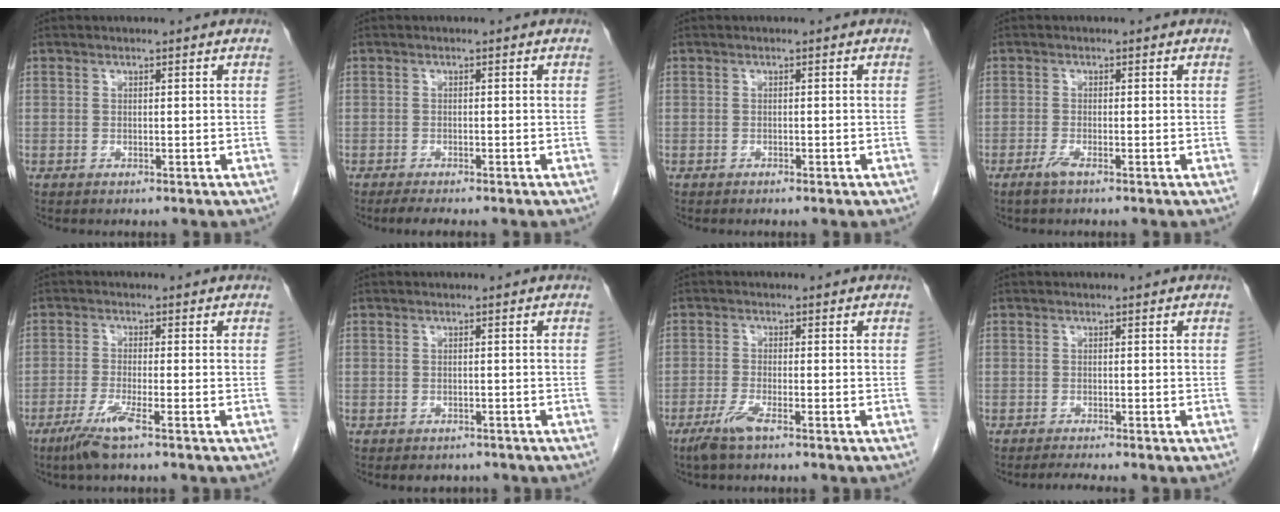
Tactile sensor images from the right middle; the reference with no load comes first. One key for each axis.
{"total": 2.7, "fx": -2.2, "fy": 0.3, "fz": 1.5, "tx": -0.028, "ty": -0.008, "tz": -0.033}
{"total": 0.8, "fx": -0.5, "fy": 0.2, "fz": 0.5, "tx": -0.013, "ty": 0.000, "tz": -0.003}
{"total": 1.5, "fx": -1.1, "fy": 0.0, "fz": 1.1, "tx": -0.028, "ty": -0.004, "tz": -0.024}
{"total": 4.4, "fx": -2.7, "fy": -0.4, "fz": 3.4, "tx": -0.071, "ty": -0.012, "tz": -0.059}
{"total": 2.8, "fx": -2.4, "fy": 1.4, "fz": 0.5, "tx": -0.004, "ty": 0.002, "tz": -0.030}
{"total": 3.3, "fx": -2.2, "fy": 0.1, "fz": 2.4, "tx": -0.058, "ty": -0.008, "tz": -0.048}
{"total": 1.5, "fx": -1.4, "fy": -0.6, "fz": 0.5, "tx": -0.015, "ty": -0.006, "tz": -0.025}